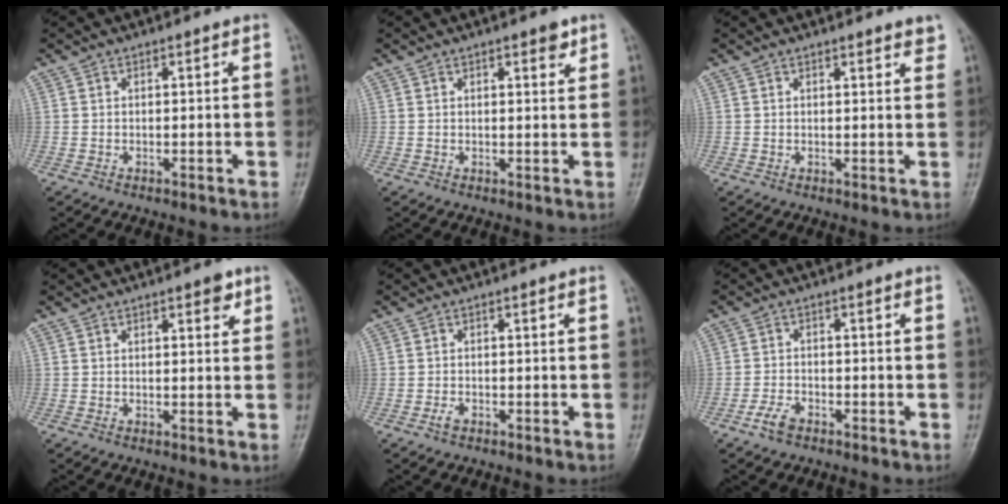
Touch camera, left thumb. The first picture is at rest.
{"total": 2.6, "force": [1.6, 1.0, 1.8], "torque": [-0.015, -0.008, 0.020]}
{"total": 2.5, "force": [2.1, 0.7, 1.3], "torque": [-0.002, -0.007, 0.023]}
{"total": 2.8, "force": [1.6, 1.1, 2.0], "torque": [-0.015, -0.006, 0.019]}
{"total": 1.3, "force": [-0.8, 0.7, 0.7], "torque": [-0.016, 0.001, -0.017]}
{"total": 3.2, "force": [-2.2, 1.6, 1.8], "torque": [-0.038, 0.010, -0.041]}